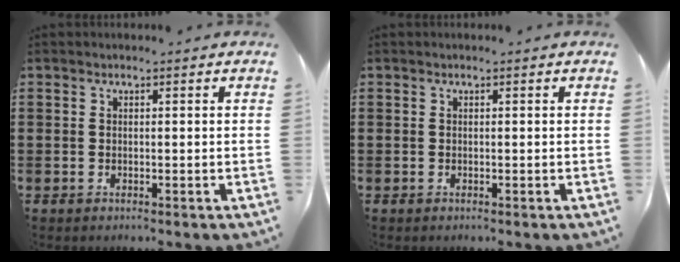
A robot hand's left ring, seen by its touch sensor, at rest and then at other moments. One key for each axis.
{"total": 0.0}